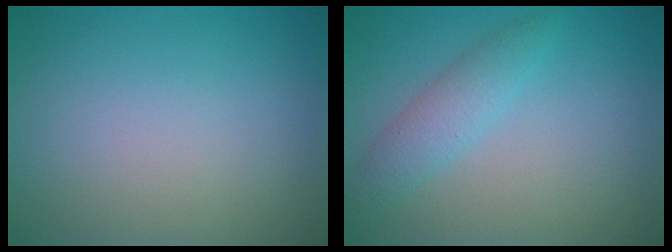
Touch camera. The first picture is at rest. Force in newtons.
{"total": 2.6, "press": 2.6, "slide": 0.0}